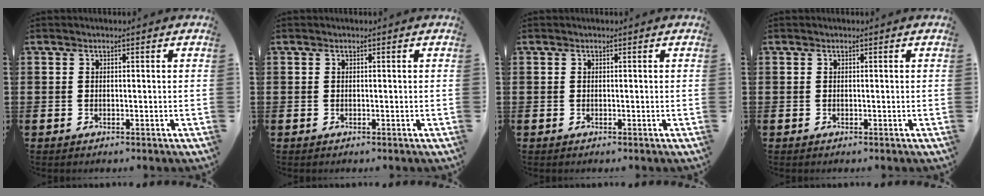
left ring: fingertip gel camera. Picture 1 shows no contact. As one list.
[{"total": 0.0}, {"total": 0.0}, {"total": 0.0}]